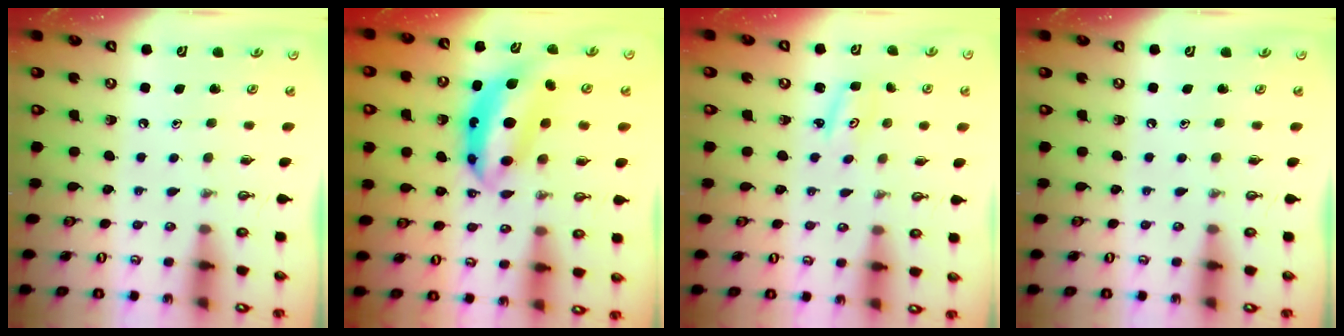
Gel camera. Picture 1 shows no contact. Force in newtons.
{"total": 10.0, "press": 9.9, "slide": 1.2}
{"total": 2.7, "press": 2.7, "slide": 0.3}
{"total": 0.0}